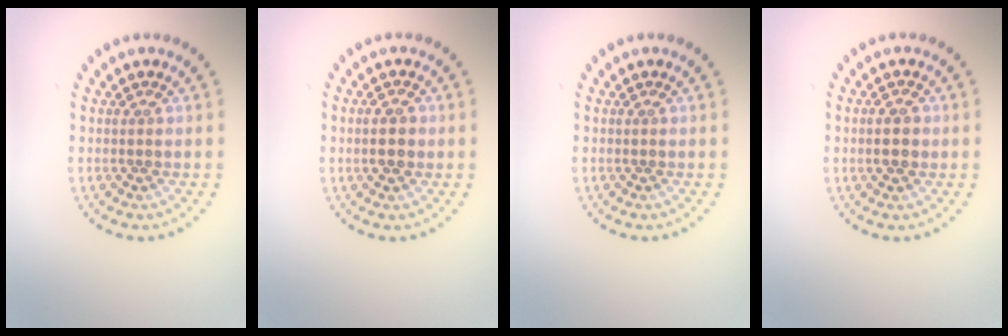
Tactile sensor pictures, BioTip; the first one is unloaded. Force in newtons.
{"total": 1.7, "press": 1.7, "slide": 0.1}
{"total": 0.0}
{"total": 1.7, "press": 1.7, "slide": 0.1}